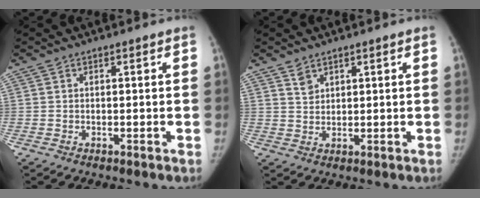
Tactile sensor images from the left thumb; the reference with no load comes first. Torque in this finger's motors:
{"motor_torque": [-0.25, -0.23, -0.06, -0.05, -0.07]}